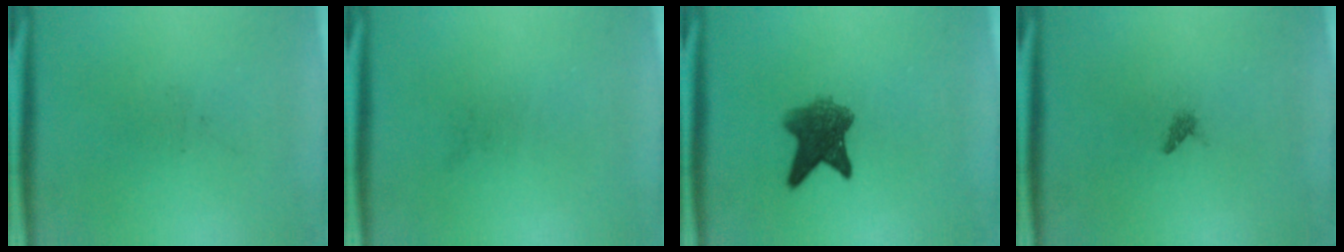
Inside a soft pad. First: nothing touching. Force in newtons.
{"total": 0.0}
{"total": 6.3}
{"total": 0.7}